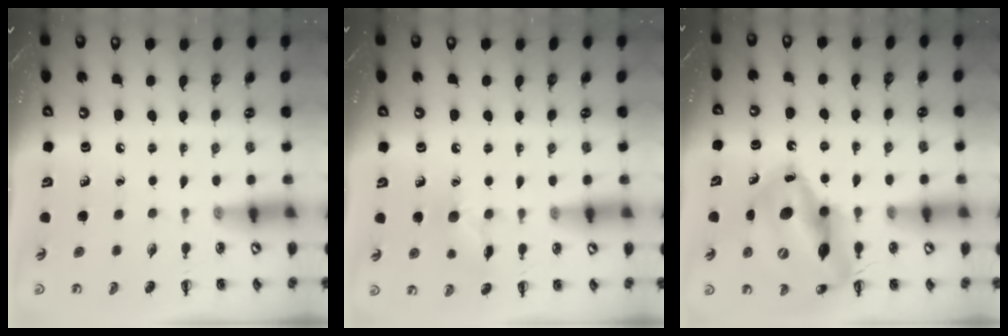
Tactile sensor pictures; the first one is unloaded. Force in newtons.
{"total": 8.1, "press": 8.0, "slide": 0.6}
{"total": 20.1, "press": 19.6, "slide": 4.5}